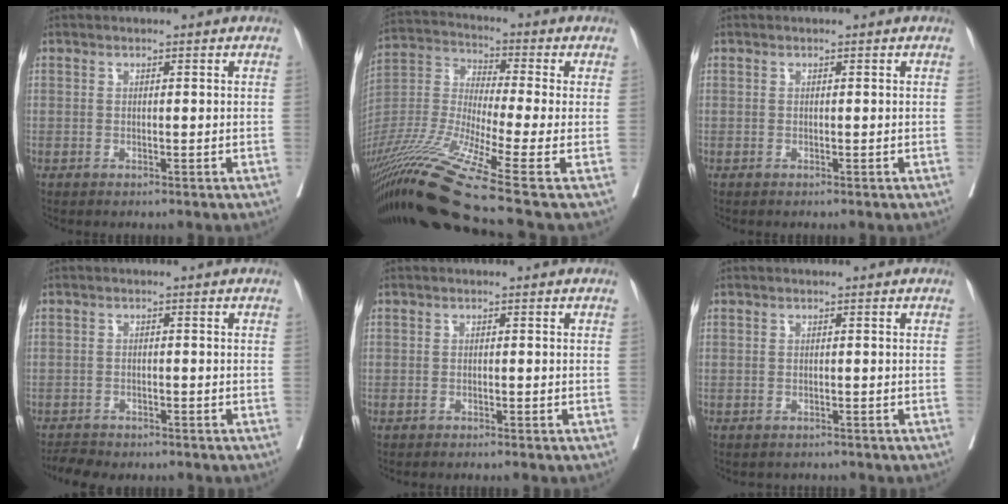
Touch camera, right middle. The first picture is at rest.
{"total": 19.2, "force": [-12.6, -1.5, 14.4], "torque": [-0.328, -0.036, -0.242]}
{"total": 0.0}
{"total": 3.5, "force": [-3.2, 1.1, 0.9], "torque": [-0.015, -0.007, -0.051]}
{"total": 1.2, "force": [-0.9, 0.3, 0.7], "torque": [-0.014, -0.003, -0.011]}
{"total": 1.5, "force": [-1.4, 0.7, 0.2], "torque": [-0.010, -0.001, -0.017]}